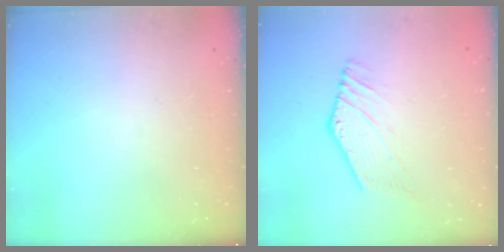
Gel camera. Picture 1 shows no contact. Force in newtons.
{"total": 1.0, "press": 0.8, "slide": 0.5}